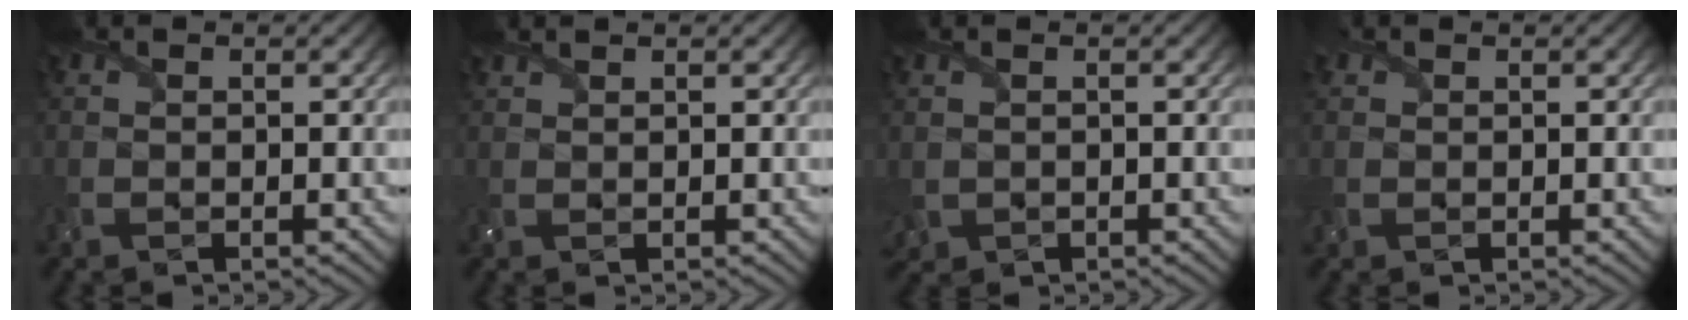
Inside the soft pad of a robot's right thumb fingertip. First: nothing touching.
{"total": 1.0, "force": [1.0, 0.0, 0.2], "torque": [-0.012, 0.006, 0.024]}
{"total": 1.6, "force": [-0.1, 1.4, 0.9], "torque": [-0.035, -0.009, -0.001]}
{"total": 0.8, "force": [0.5, 0.5, 0.0], "torque": [-0.003, 0.002, 0.010]}